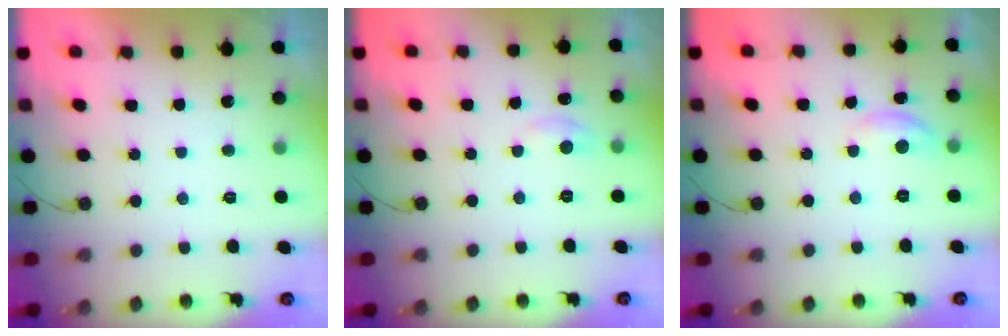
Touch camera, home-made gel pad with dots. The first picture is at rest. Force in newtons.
{"total": 3.4, "press": 3.4, "slide": 0.5}
{"total": 5.0, "press": 4.9, "slide": 0.2}